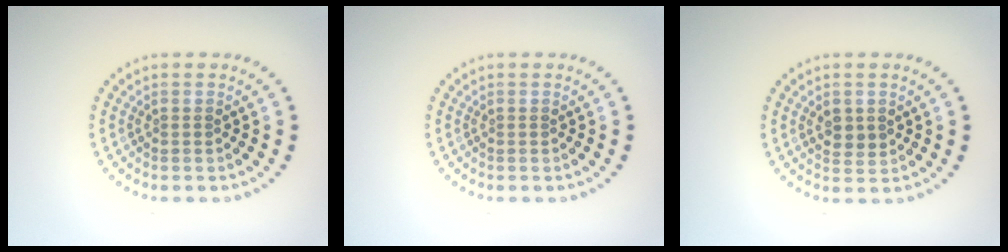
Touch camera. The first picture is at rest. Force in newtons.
{"total": 0.0}
{"total": 1.8, "press": 1.7, "slide": 0.4}